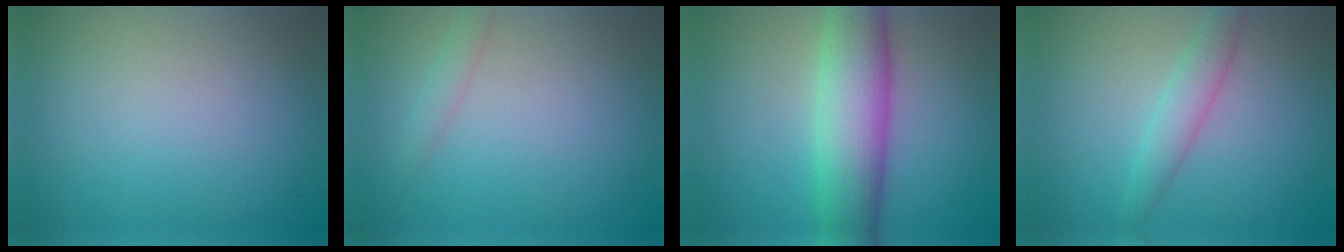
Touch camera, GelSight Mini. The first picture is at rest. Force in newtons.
{"total": 1.3, "press": 1.3, "slide": 0.1}
{"total": 7.7, "press": 7.7, "slide": 0.3}
{"total": 2.4, "press": 2.4, "slide": 0.1}